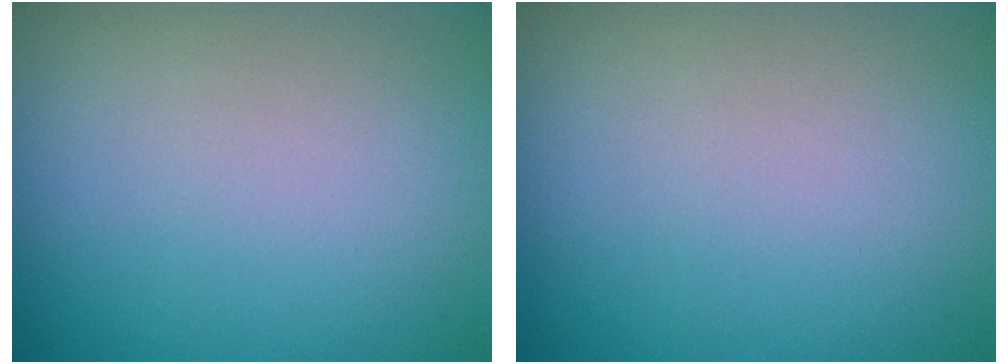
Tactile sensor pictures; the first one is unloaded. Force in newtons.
{"total": 0.0}